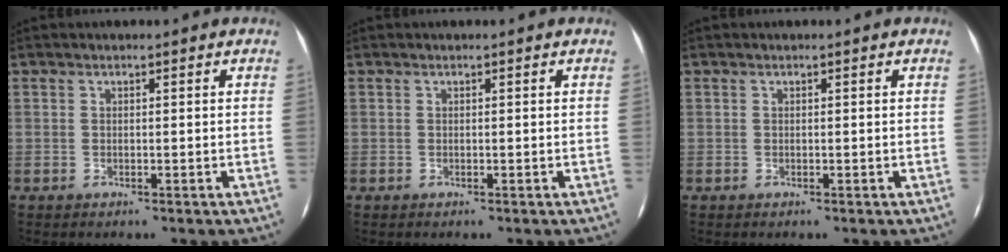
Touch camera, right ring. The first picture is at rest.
{"total": 0.0}
{"total": 0.0}